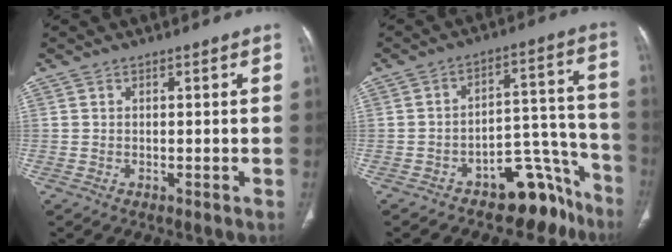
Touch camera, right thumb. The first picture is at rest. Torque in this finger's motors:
{"motor_torque": [2.67, 1.73, 0.33, -1.24, 0.00]}